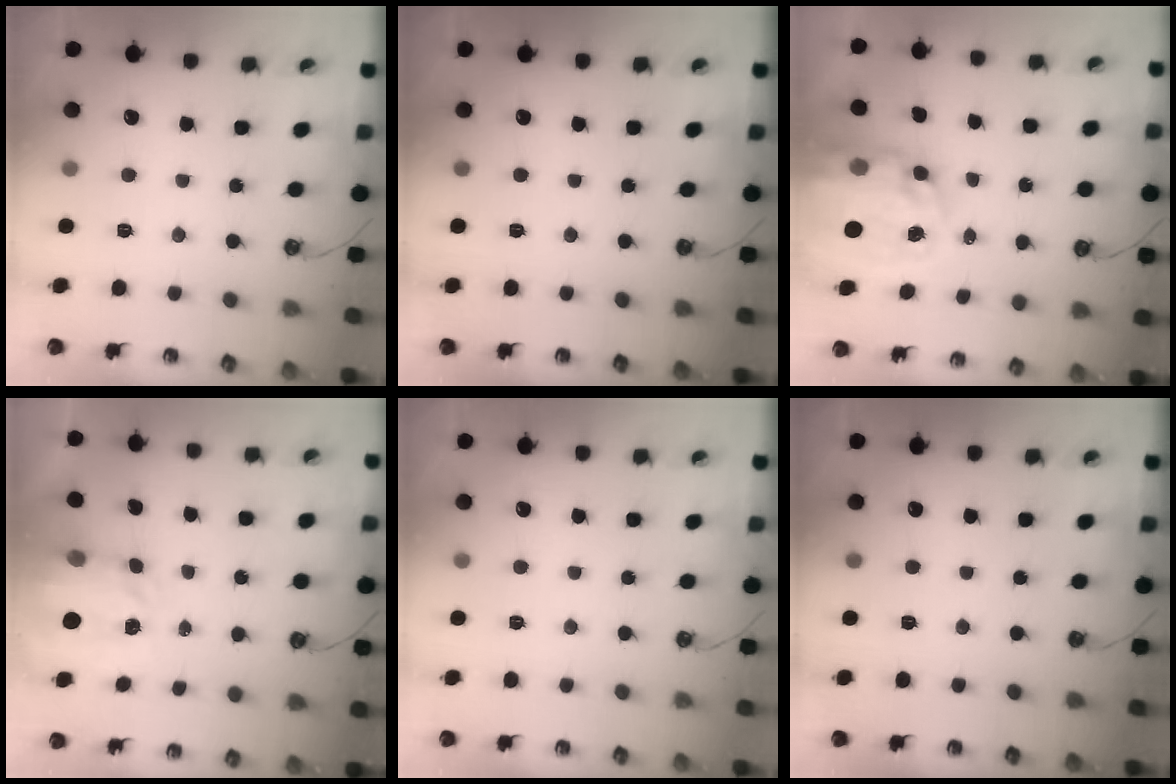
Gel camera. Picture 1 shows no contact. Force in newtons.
{"total": 0.0}
{"total": 15.2, "press": 15.1, "slide": 1.4}
{"total": 3.8, "press": 3.7, "slide": 0.5}
{"total": 0.0}
{"total": 0.0}